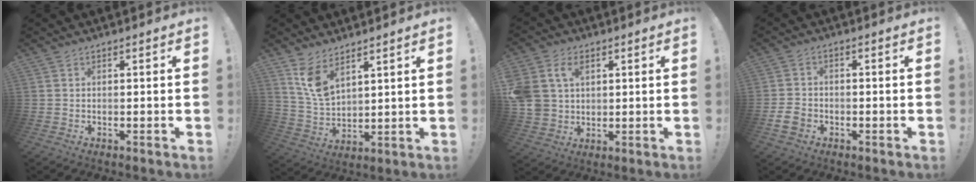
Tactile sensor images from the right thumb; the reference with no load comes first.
{"total": 8.9, "force": [6.4, 4.1, 4.7], "torque": [-0.077, -0.039, 0.125]}
{"total": 9.9, "force": [3.9, 7.7, 4.9], "torque": [-0.106, -0.008, 0.076]}
{"total": 5.7, "force": [-2.3, 4.2, 3.1], "torque": [-0.064, 0.005, -0.042]}